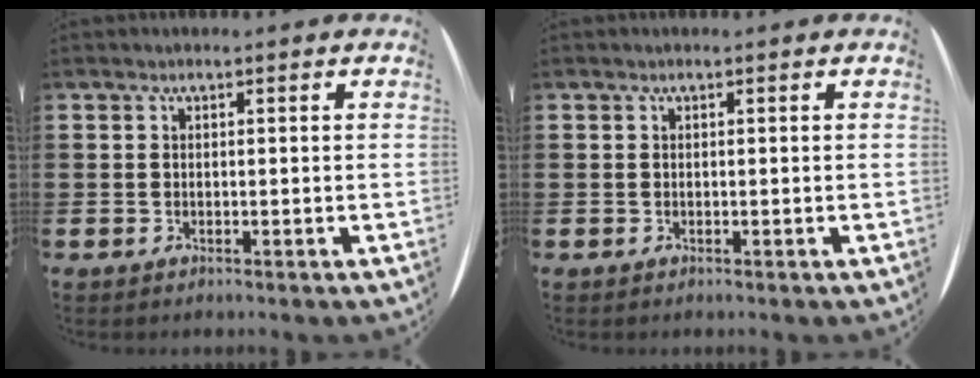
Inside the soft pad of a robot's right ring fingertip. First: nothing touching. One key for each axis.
{"total": 0.0}